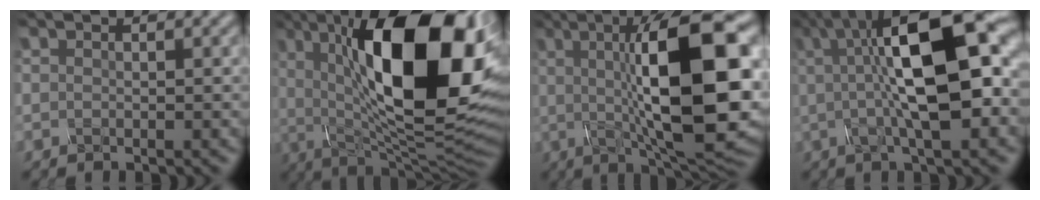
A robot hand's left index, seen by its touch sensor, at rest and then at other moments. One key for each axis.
{"total": 17.9, "fx": 4.3, "fy": 6.7, "fz": 16.0, "tx": -0.237, "ty": 0.001, "tz": 0.059}
{"total": 15.2, "fx": 1.1, "fy": 4.3, "fz": 14.5, "tx": -0.194, "ty": 0.004, "tz": 0.010}
{"total": 12.4, "fx": 1.8, "fy": 3.6, "fz": 11.8, "tx": -0.180, "ty": 0.016, "tz": 0.024}